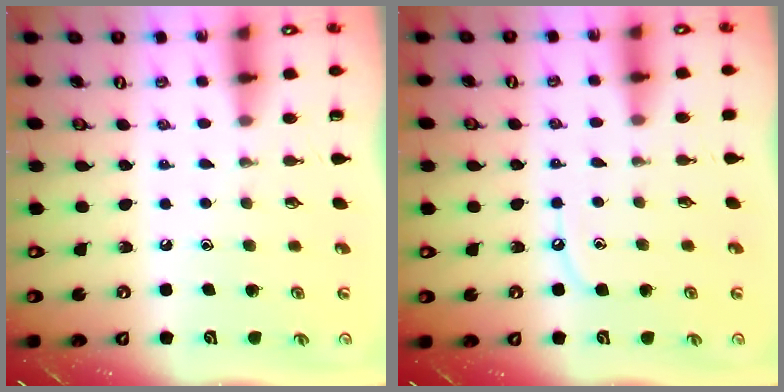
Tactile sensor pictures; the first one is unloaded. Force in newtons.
{"total": 5.0, "press": 4.9, "slide": 0.5}